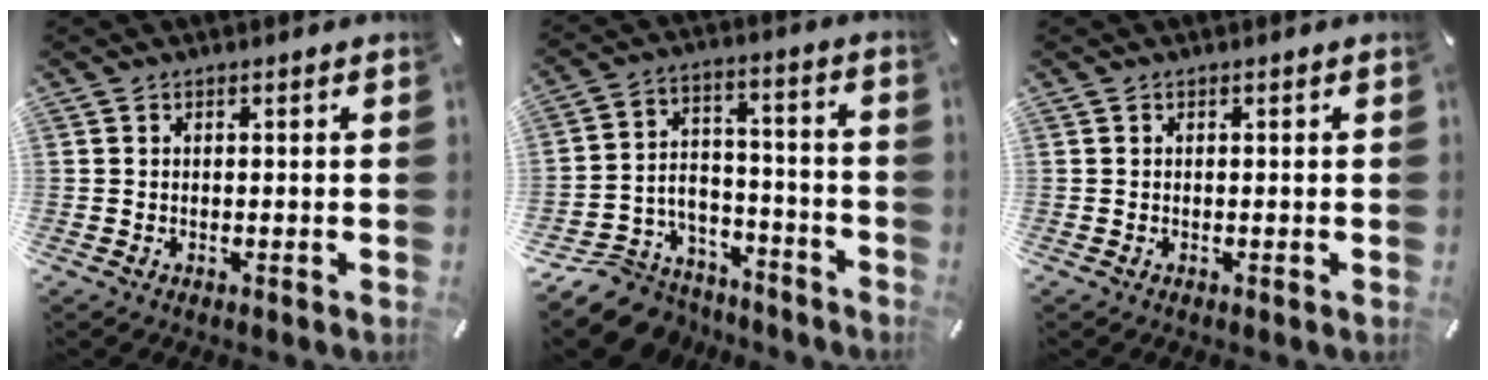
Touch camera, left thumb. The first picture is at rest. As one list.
[{"total": 11.2, "force": [-7.8, 7.5, 2.9], "torque": [-0.046, 0.044, -0.135]}, {"total": 0.0}]